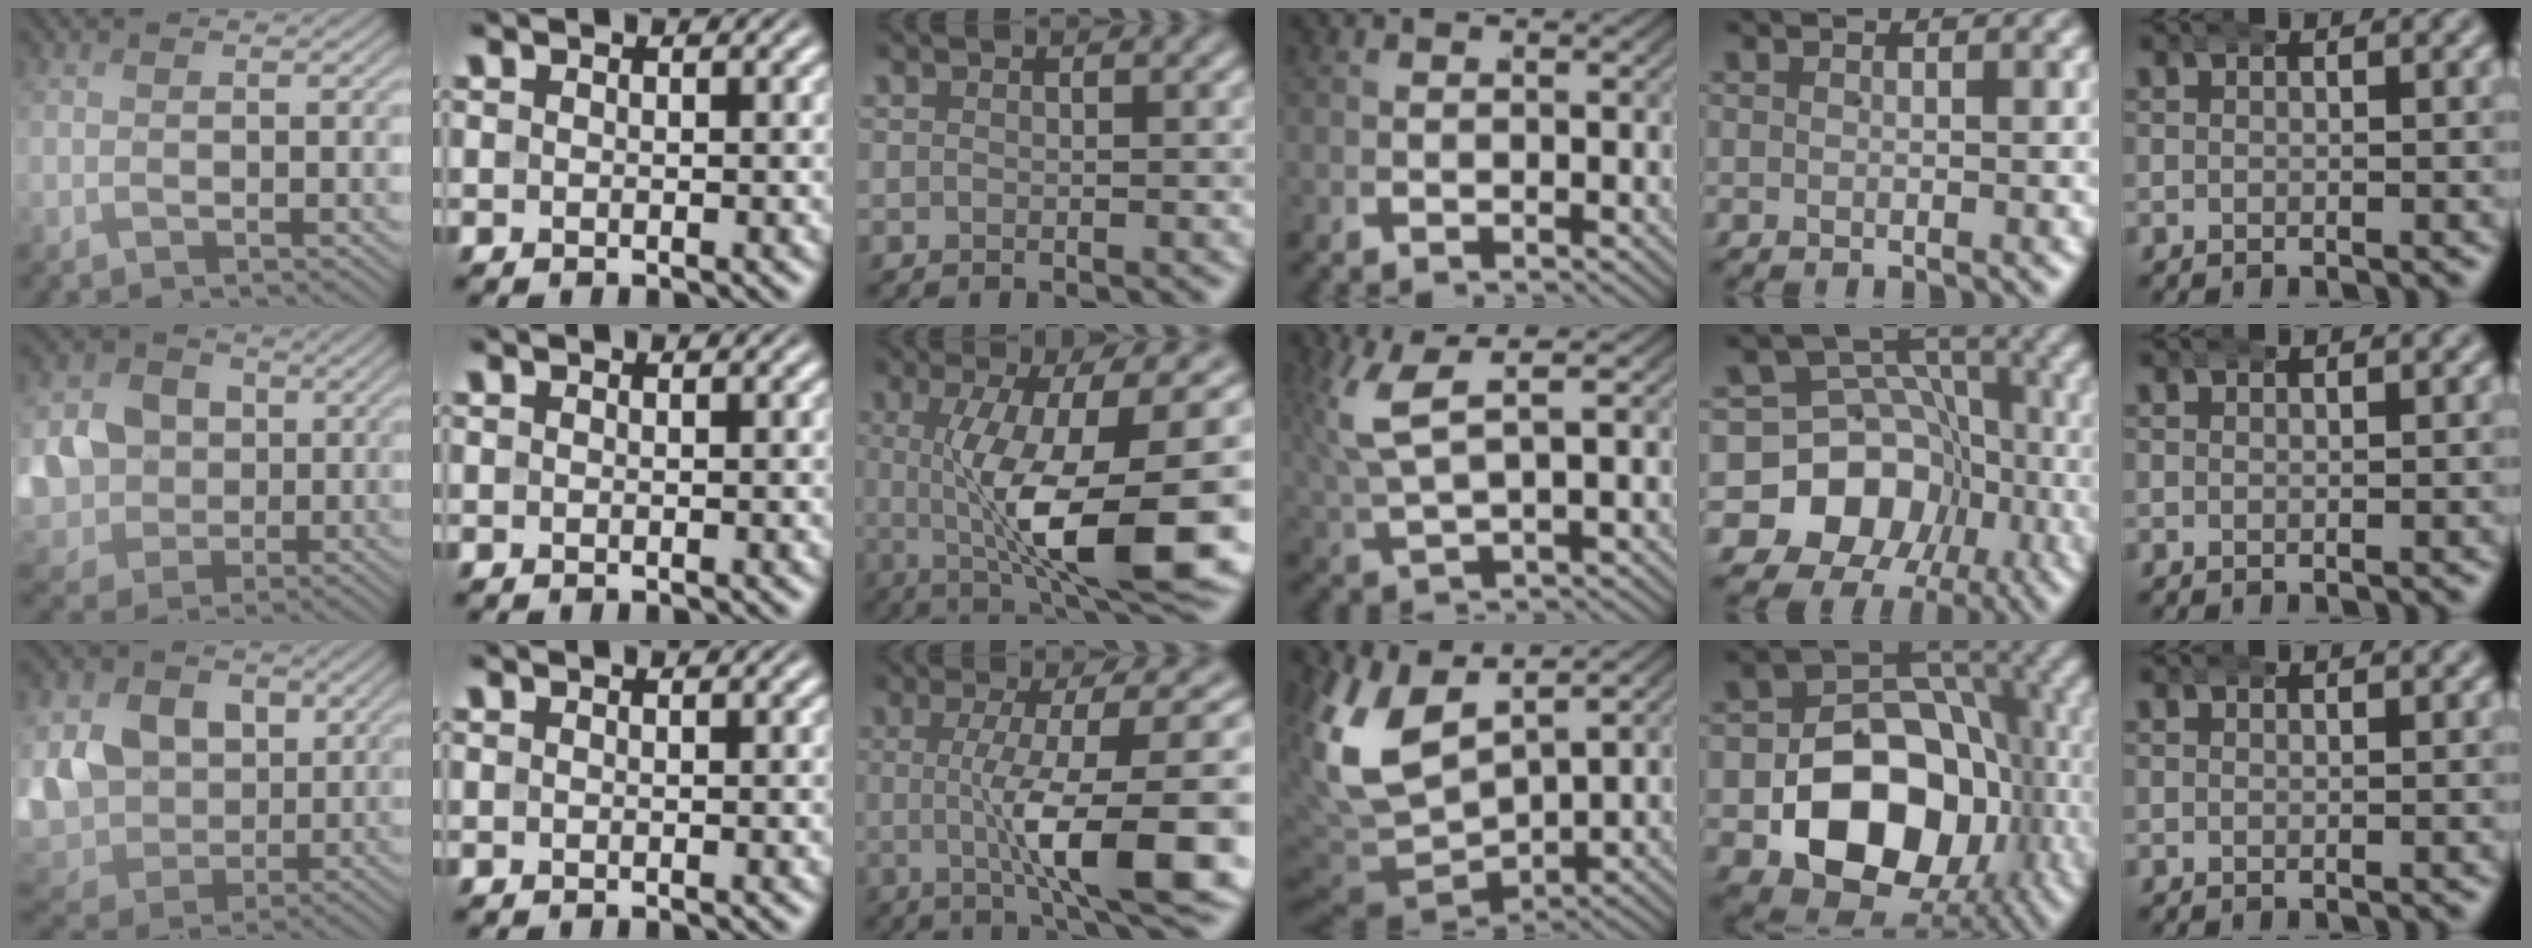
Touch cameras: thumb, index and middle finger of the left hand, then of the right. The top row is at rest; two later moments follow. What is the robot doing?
{"motion": "wrap", "object": "arm wrap"}